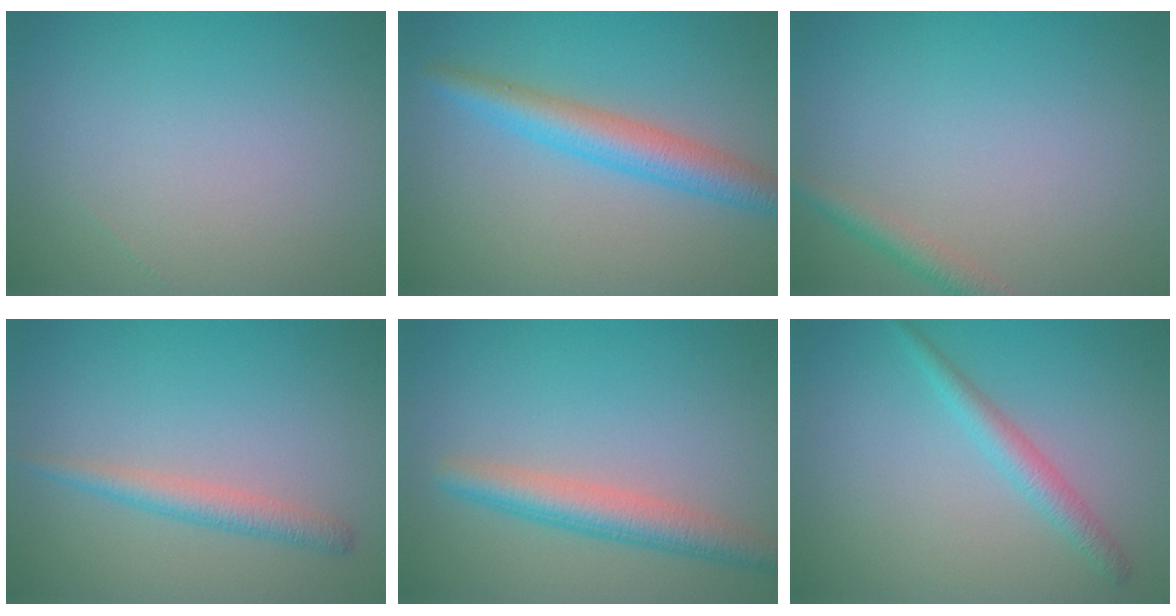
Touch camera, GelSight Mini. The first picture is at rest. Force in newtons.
{"total": 4.3, "press": 4.3, "slide": 0.2}
{"total": 1.9, "press": 1.9, "slide": 0.0}
{"total": 2.2, "press": 2.2, "slide": 0.1}
{"total": 3.9, "press": 3.9, "slide": 0.1}
{"total": 2.2, "press": 2.2, "slide": 0.1}